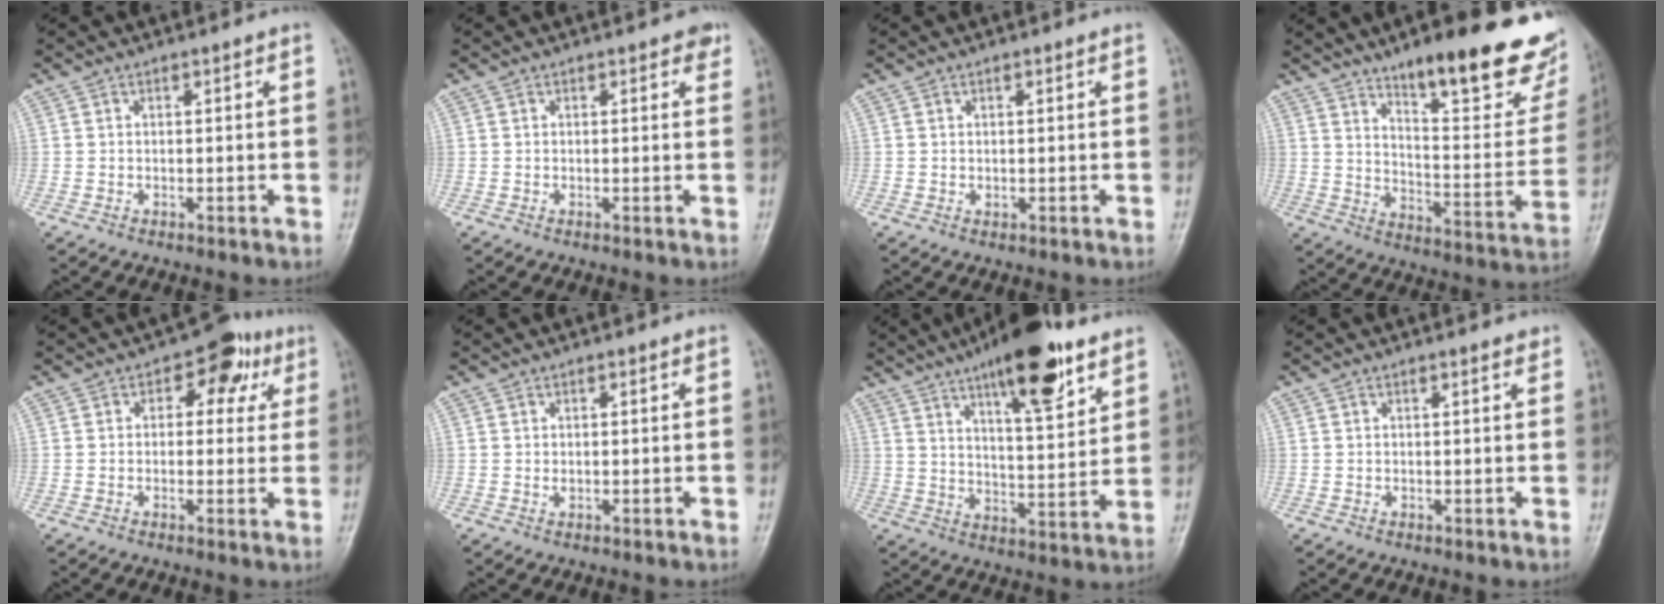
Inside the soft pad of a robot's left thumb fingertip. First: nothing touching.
{"total": 1.6, "force": [1.0, 0.9, 1.0], "torque": [0.001, -0.002, 0.006]}
{"total": 0.8, "force": [0.3, 0.5, 0.6], "torque": [-0.007, -0.001, 0.006]}
{"total": 23.5, "force": [15.0, 6.2, 16.9], "torque": [-0.187, -0.079, 0.213]}
{"total": 7.5, "force": [2.6, 5.1, 4.8], "torque": [-0.009, 0.003, 0.021]}
{"total": 1.0, "force": [0.3, 0.6, 0.7], "torque": [-0.009, -0.002, 0.008]}
{"total": 17.8, "force": [10.9, 5.4, 13.0], "torque": [-0.170, -0.050, 0.173]}
{"total": 1.1, "force": [0.8, 0.2, 0.7], "torque": [-0.008, -0.002, 0.009]}